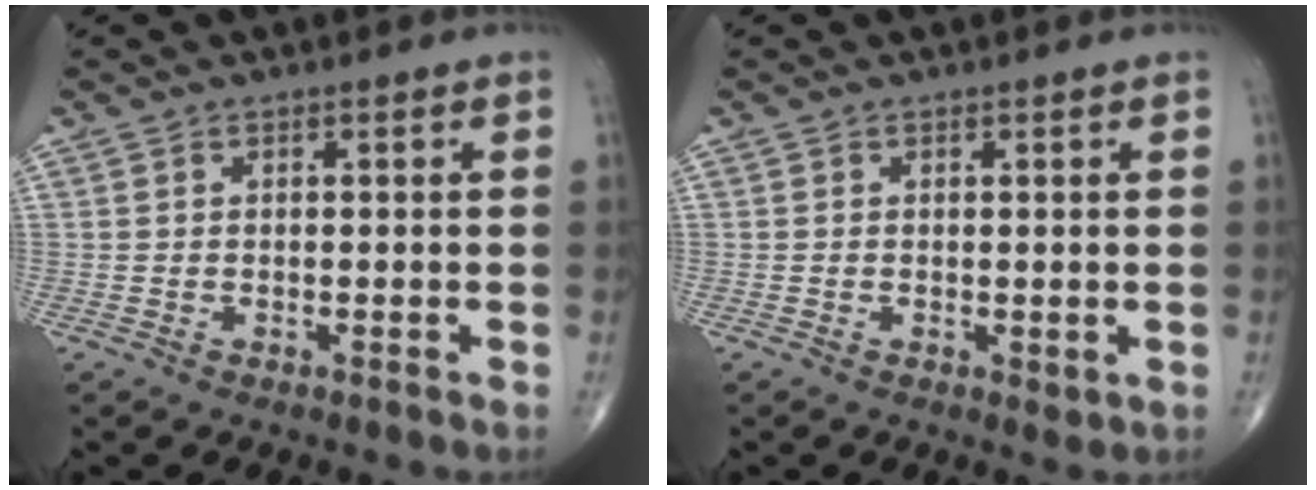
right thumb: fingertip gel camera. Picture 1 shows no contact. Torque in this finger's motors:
{"motor_torque": [-0.48, -0.09, -0.45, -0.31, -0.16]}